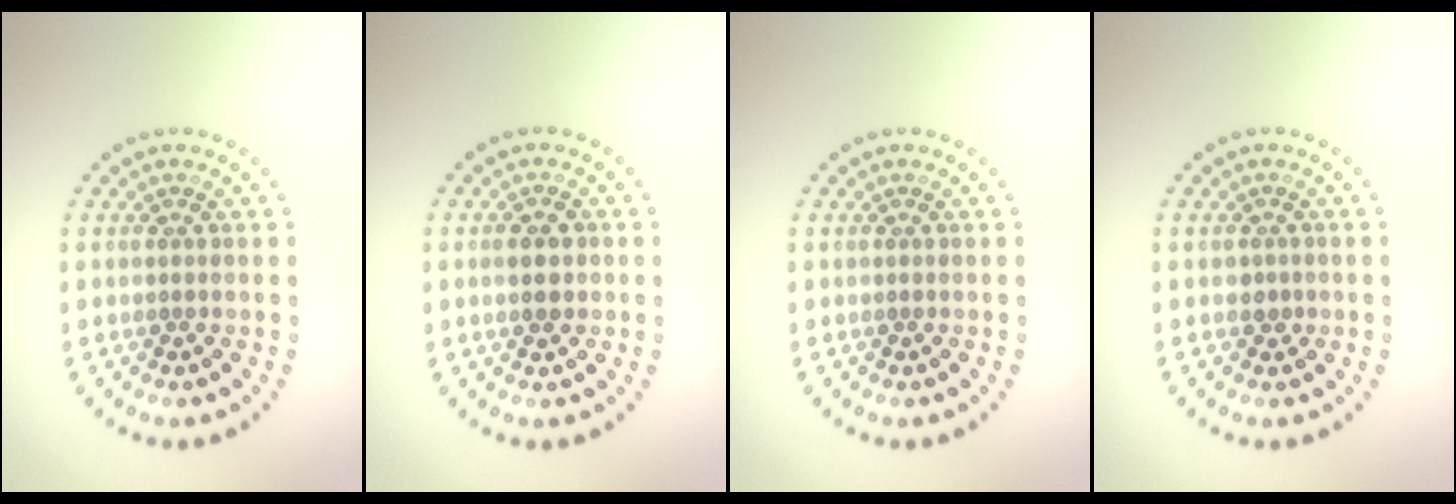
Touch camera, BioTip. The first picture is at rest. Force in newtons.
{"total": 2.5, "press": 2.5, "slide": 0.2}
{"total": 0.0}
{"total": 0.9, "press": 0.8, "slide": 0.5}